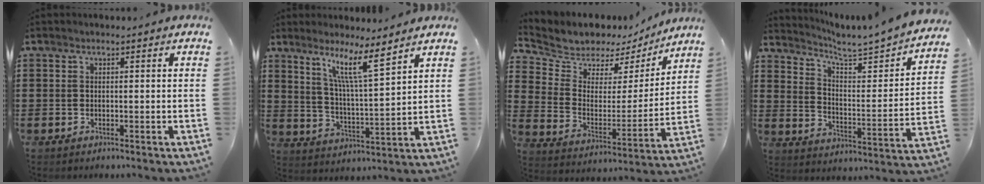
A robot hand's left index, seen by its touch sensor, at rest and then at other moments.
{"total": 8.8, "force": [6.4, 0.8, 6.0], "torque": [-0.119, -0.032, 0.107]}
{"total": 5.9, "force": [5.3, 2.6, -0.3], "torque": [-0.038, -0.042, 0.091]}
{"total": 3.9, "force": [3.8, 0.0, 1.1], "torque": [-0.037, -0.042, 0.050]}